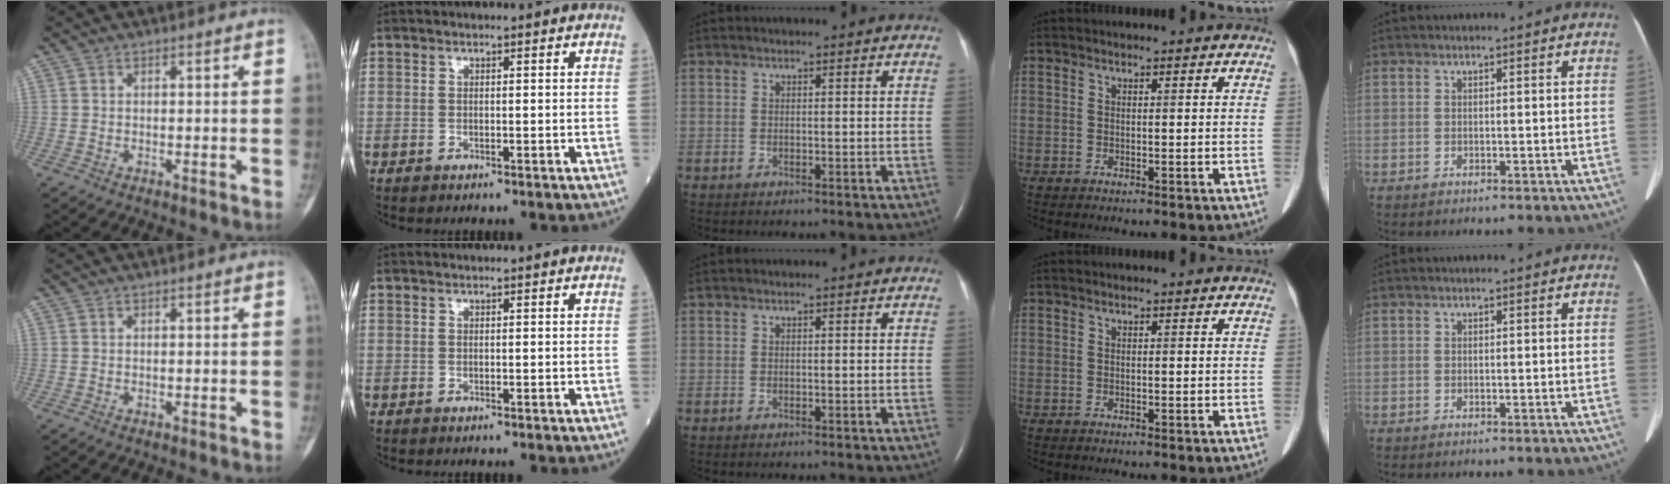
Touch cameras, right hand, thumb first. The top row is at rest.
{}